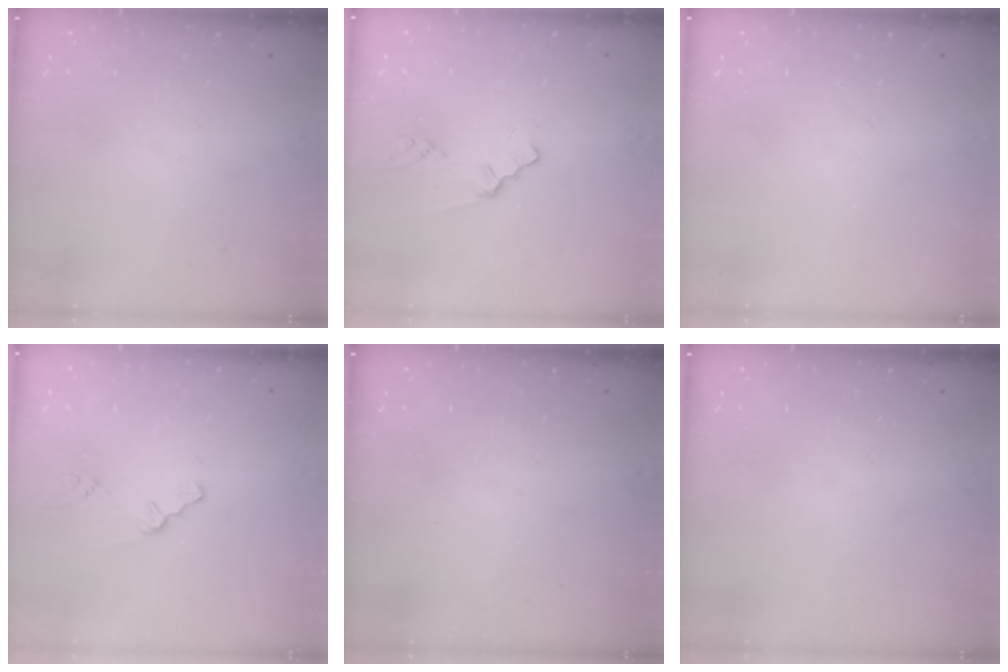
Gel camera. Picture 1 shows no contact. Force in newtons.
{"total": 0.8, "press": 0.8, "slide": 0.2}
{"total": 0.0}
{"total": 0.8, "press": 0.8, "slide": 0.2}
{"total": 0.0}
{"total": 0.0}